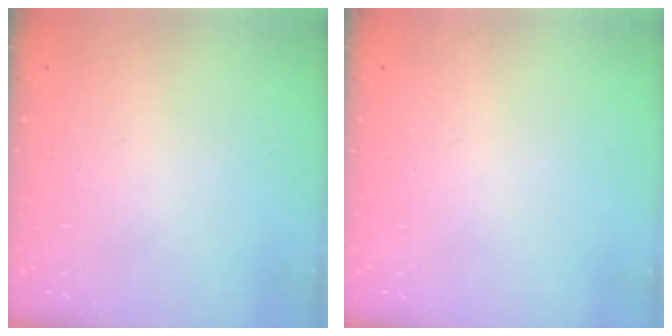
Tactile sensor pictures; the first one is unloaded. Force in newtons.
{"total": 0.0}